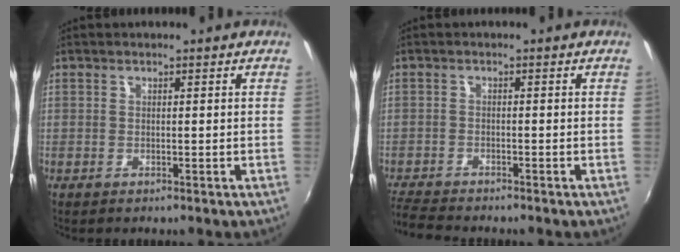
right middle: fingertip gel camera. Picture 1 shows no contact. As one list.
[{"total": 5.3, "force": [-5.1, 0.4, 1.3], "torque": [-0.047, -0.024, -0.098]}]